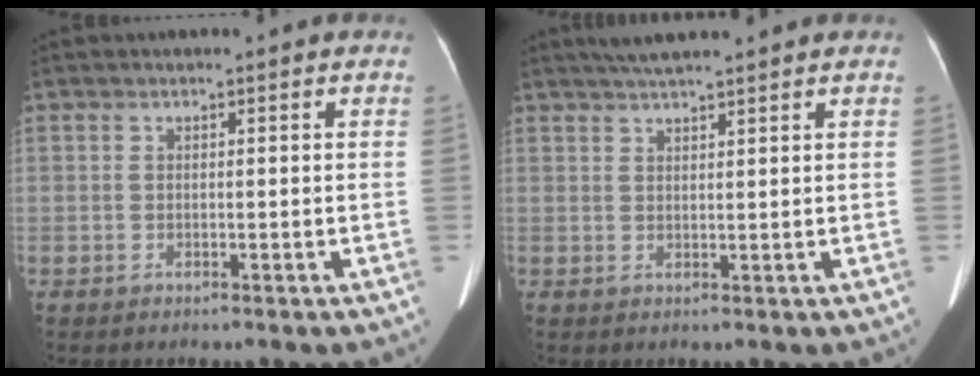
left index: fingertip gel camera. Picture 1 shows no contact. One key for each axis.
{"total": 5.3, "fx": 4.5, "fy": 0.1, "fz": 2.7, "tx": -0.043, "ty": 0.027, "tz": 0.078}